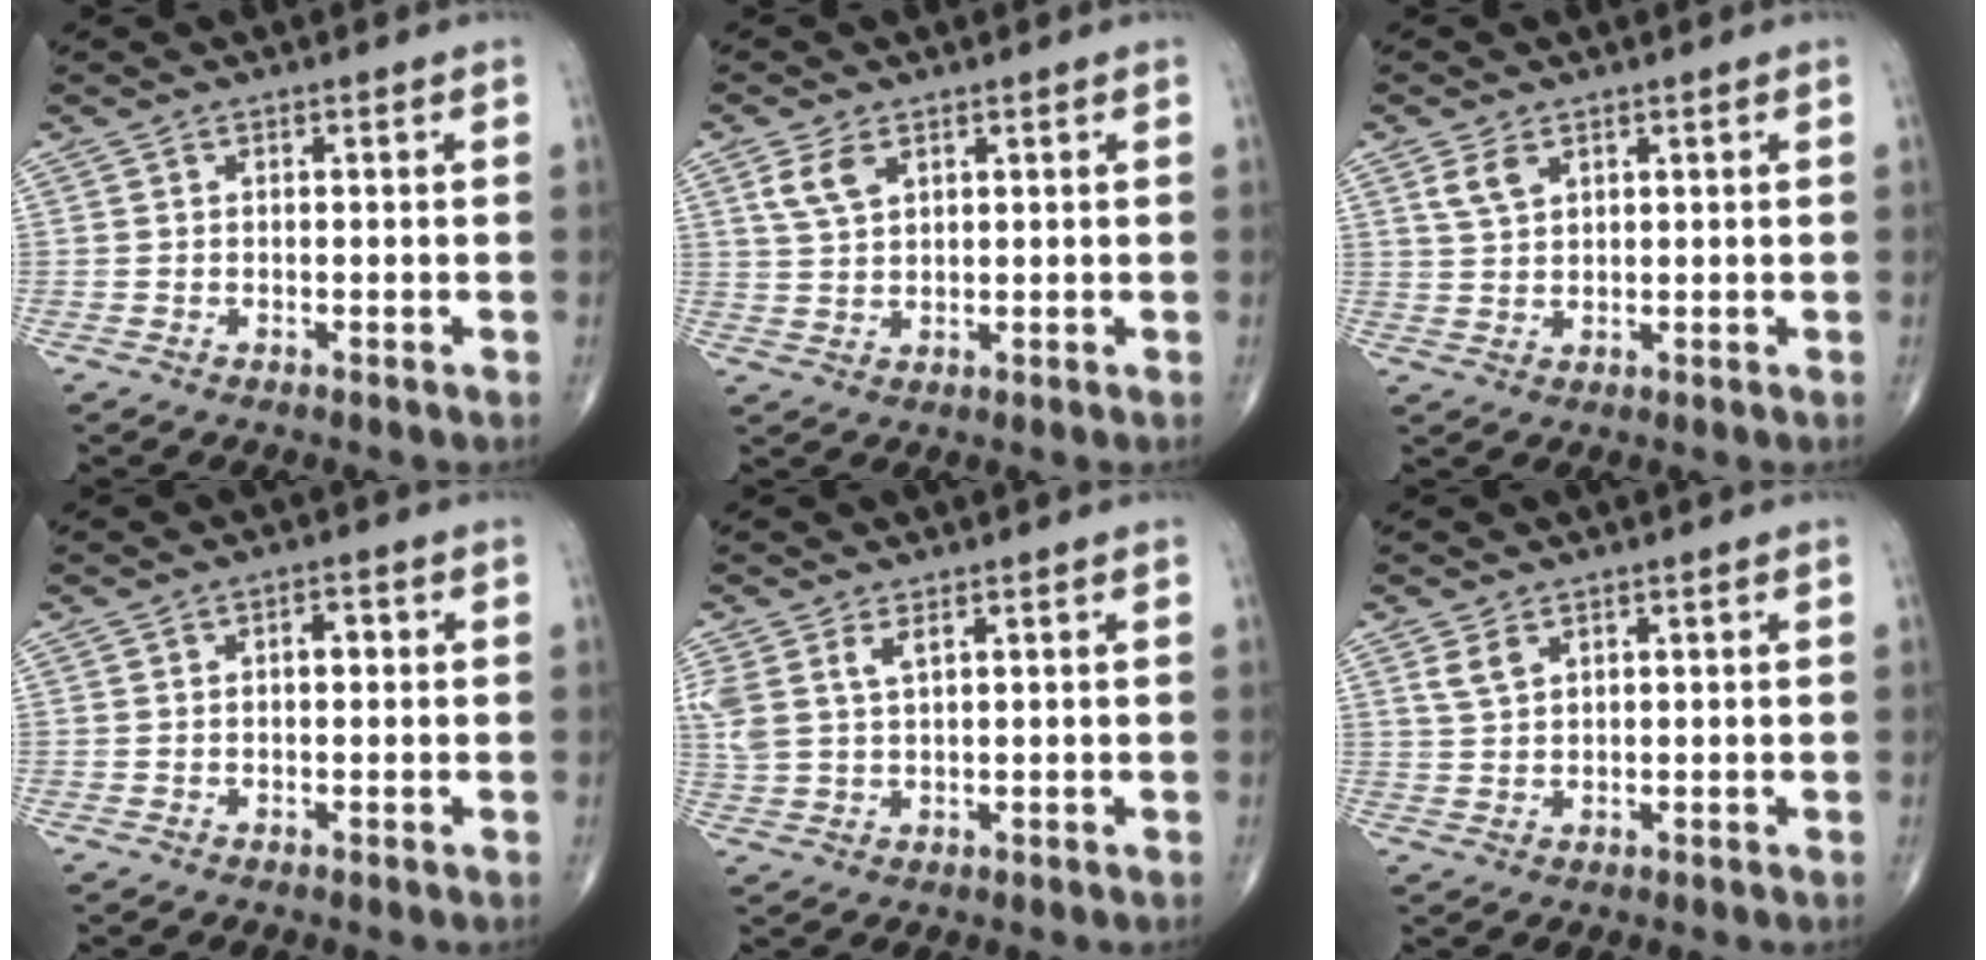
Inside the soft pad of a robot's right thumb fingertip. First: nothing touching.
{"total": 4.5, "force": [2.2, 2.5, 3.0], "torque": [-0.057, -0.003, 0.051]}
{"total": 3.5, "force": [1.9, 2.0, 2.1], "torque": [-0.039, -0.004, 0.045]}
{"total": 2.3, "force": [0.4, 1.3, 1.9], "torque": [-0.020, 0.007, 0.001]}
{"total": 6.0, "force": [2.8, 2.8, 4.5], "torque": [-0.110, -0.001, 0.065]}
{"total": 2.7, "force": [1.6, 1.4, 1.6], "torque": [-0.031, -0.003, 0.040]}